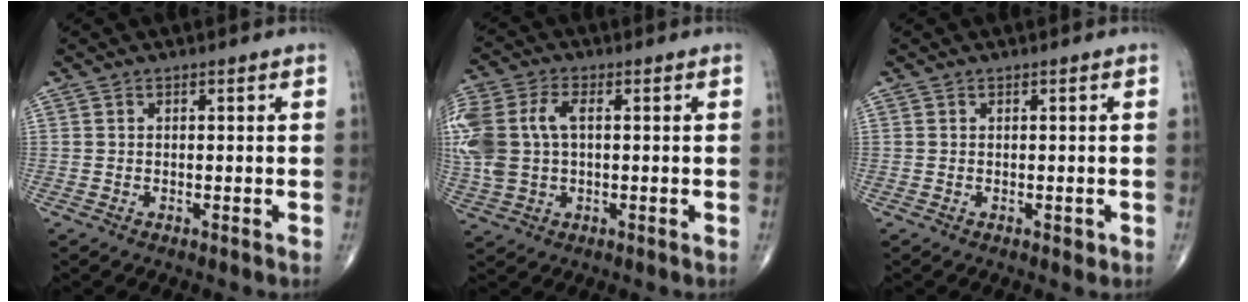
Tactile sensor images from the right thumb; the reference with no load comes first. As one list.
[{"total": 15.2, "force": [1.6, 9.8, 11.5], "torque": [-0.306, 0.014, 0.034]}, {"total": 0.7, "force": [-0.1, 0.5, 0.5], "torque": [-0.003, -0.001, -0.001]}]